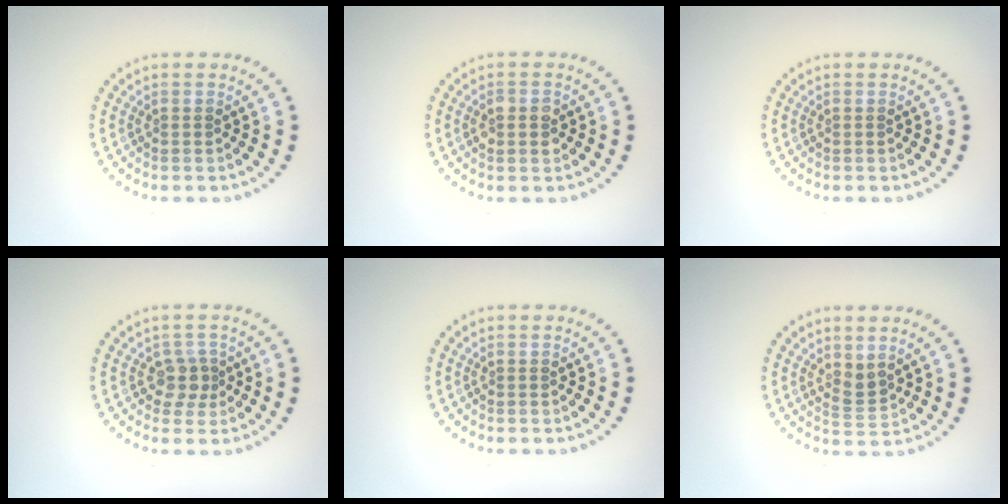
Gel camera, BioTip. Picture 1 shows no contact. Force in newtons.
{"total": 2.2, "press": 2.1, "slide": 0.1}
{"total": 0.0}
{"total": 2.0, "press": 1.7, "slide": 1.2}
{"total": 0.0}
{"total": 1.7, "press": 1.3, "slide": 1.1}